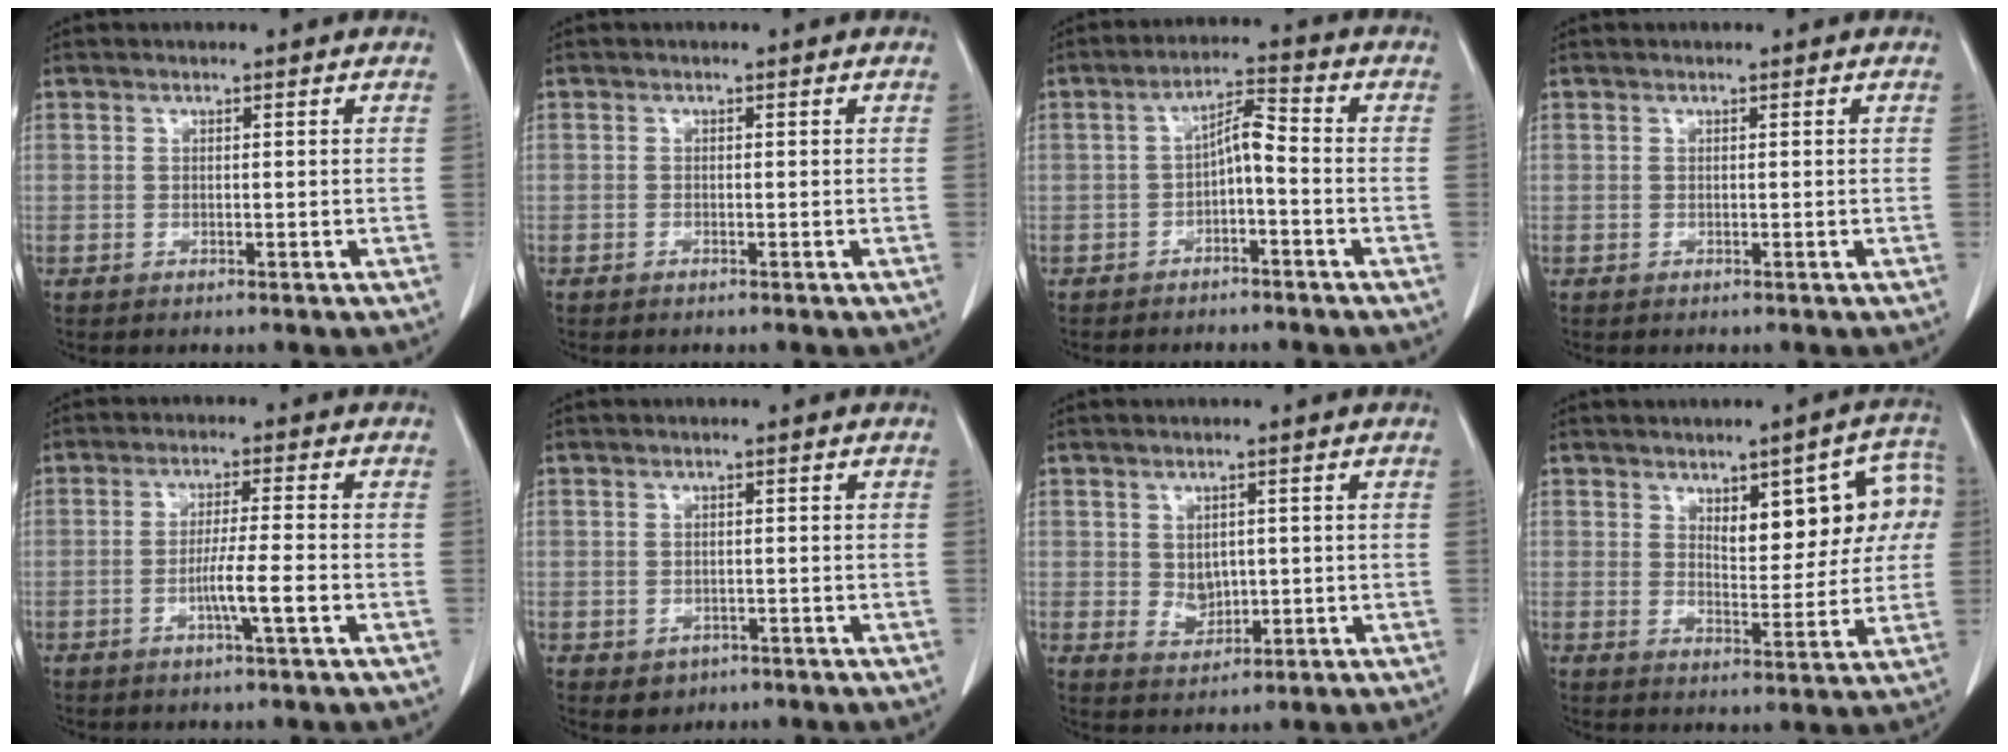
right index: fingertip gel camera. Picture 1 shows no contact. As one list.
[{"total": 0.0}, {"total": 4.6, "force": [-1.5, 1.2, 4.2], "torque": [-0.078, 0.021, -0.024]}, {"total": 0.0}, {"total": 5.4, "force": [-1.9, -0.5, 5.0], "torque": [-0.086, -0.008, -0.035]}, {"total": 2.4, "force": [-1.0, 2.1, 0.6], "torque": [-0.004, 0.003, -0.006]}, {"total": 3.5, "force": [0.3, 2.7, 2.3], "torque": [-0.039, -0.003, 0.017]}, {"total": 10.7, "force": [3.2, 3.9, 9.4], "torque": [-0.112, 0.024, 0.047]}]